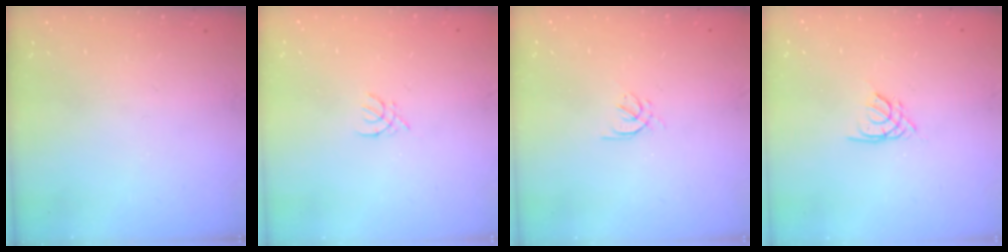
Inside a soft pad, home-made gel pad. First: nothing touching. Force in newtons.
{"total": 1.8, "press": 1.8, "slide": 0.4}
{"total": 2.2, "press": 2.1, "slide": 0.7}
{"total": 1.9, "press": 1.8, "slide": 0.5}